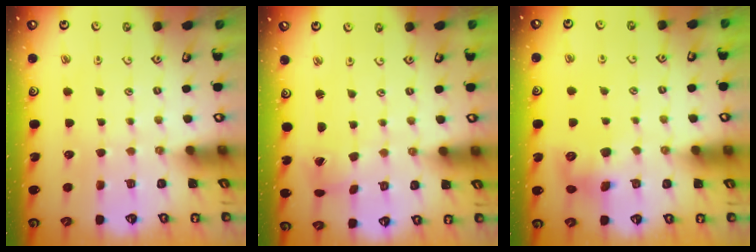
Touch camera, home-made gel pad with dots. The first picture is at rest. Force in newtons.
{"total": 1.7, "press": 1.7, "slide": 0.2}
{"total": 10.0, "press": 10.0, "slide": 0.1}